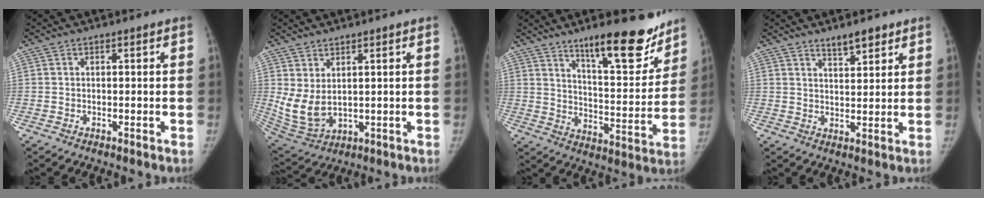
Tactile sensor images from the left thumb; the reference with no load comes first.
{"total": 7.8, "force": [2.0, 4.4, 6.2], "torque": [-0.124, -0.017, 0.061]}
{"total": 17.8, "force": [12.7, 5.0, 11.4], "torque": [-0.115, -0.089, 0.195]}
{"total": 4.7, "force": [3.6, 1.4, 2.6], "torque": [-0.030, -0.028, 0.058]}